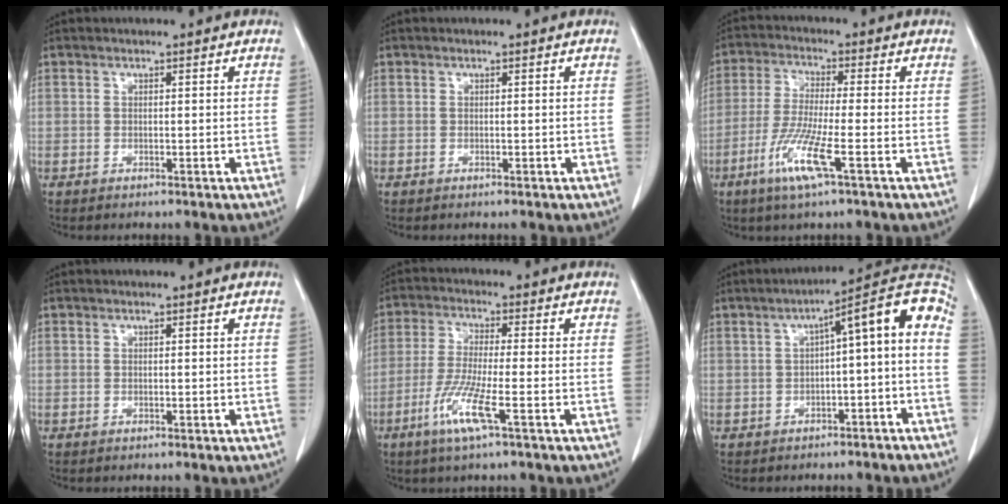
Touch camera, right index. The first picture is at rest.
{"total": 0.0}
{"total": 8.6, "force": [-3.9, -0.1, 7.6], "torque": [-0.158, -0.020, -0.080]}
{"total": 0.0}
{"total": 7.5, "force": [-3.5, -0.2, 6.7], "torque": [-0.139, -0.018, -0.072]}
{"total": 11.3, "force": [-1.0, 1.9, 11.1], "torque": [-0.152, 0.045, -0.015]}